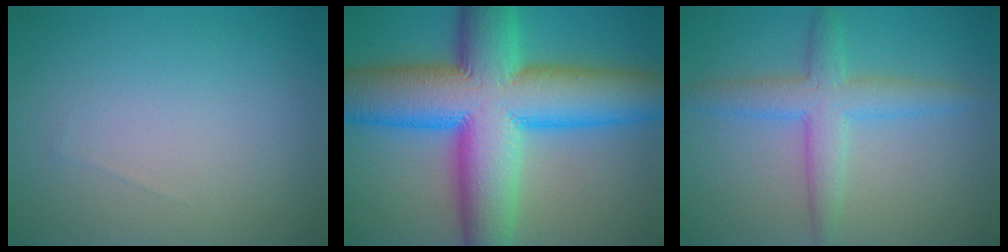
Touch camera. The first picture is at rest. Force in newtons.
{"total": 16.5, "press": 16.5, "slide": 0.2}
{"total": 4.1, "press": 4.1, "slide": 0.1}